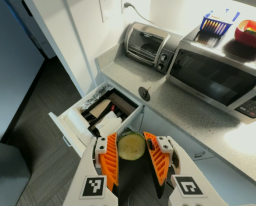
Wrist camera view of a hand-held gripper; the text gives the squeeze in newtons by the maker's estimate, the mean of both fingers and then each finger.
{"total": 10.7, "left": 11.1, "right": 10.2}